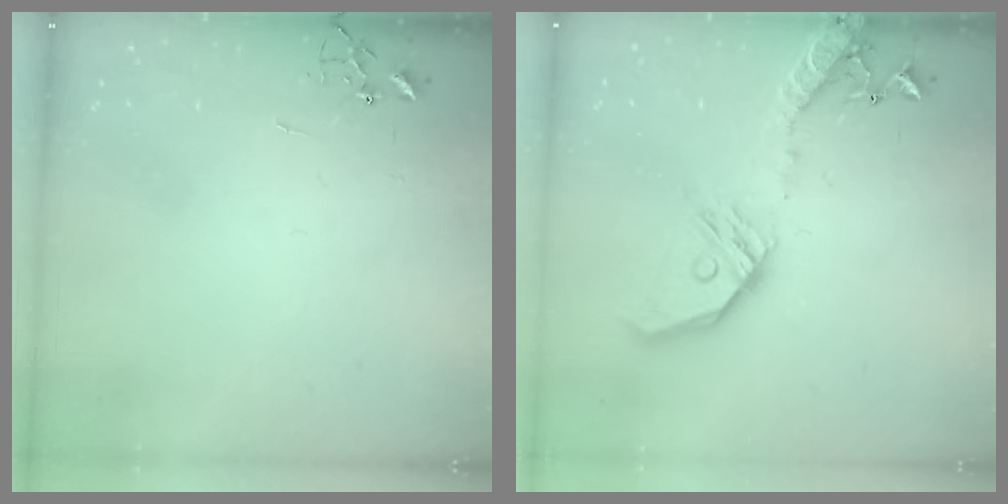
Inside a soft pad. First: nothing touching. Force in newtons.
{"total": 18.2, "press": 17.9, "slide": 3.1}